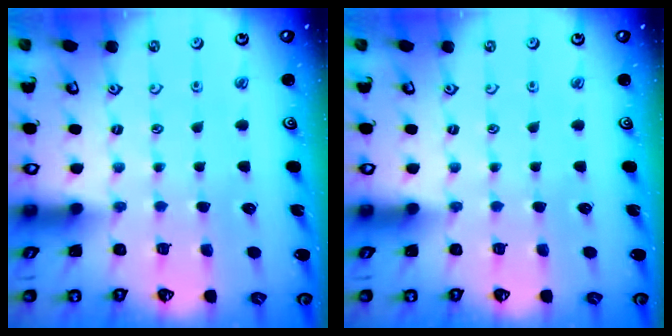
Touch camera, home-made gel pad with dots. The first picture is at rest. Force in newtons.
{"total": 0.0}